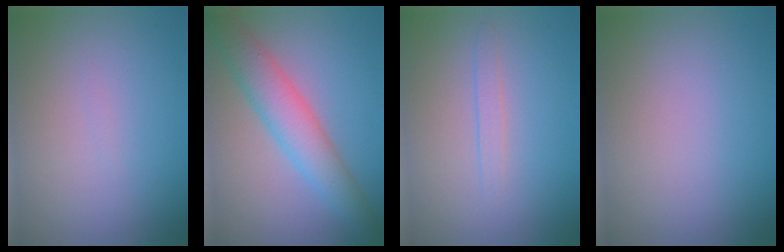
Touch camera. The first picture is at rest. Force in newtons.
{"total": 5.2, "press": 5.2, "slide": 0.0}
{"total": 1.1, "press": 1.0, "slide": 0.1}
{"total": 0.0}